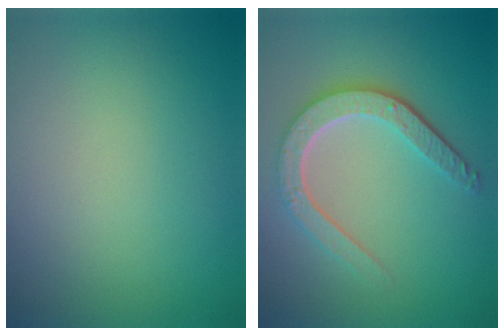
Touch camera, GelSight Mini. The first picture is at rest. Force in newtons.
{"total": 4.7, "press": 3.6, "slide": 3.0}